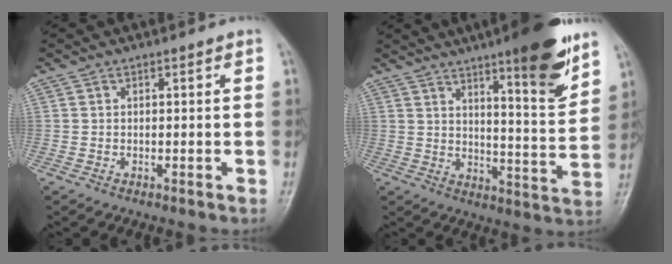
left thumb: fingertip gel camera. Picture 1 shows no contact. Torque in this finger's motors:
{"motor_torque": [2.66, 1.08, 1.55, -1.23, 0.29]}